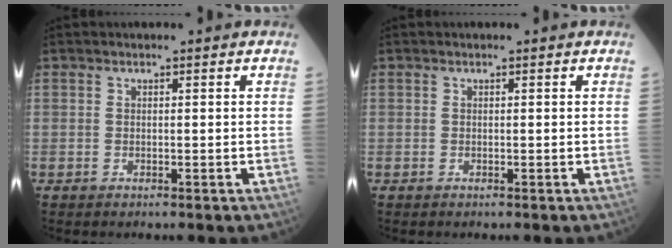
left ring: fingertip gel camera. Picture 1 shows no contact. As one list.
[{"total": 0.0}]